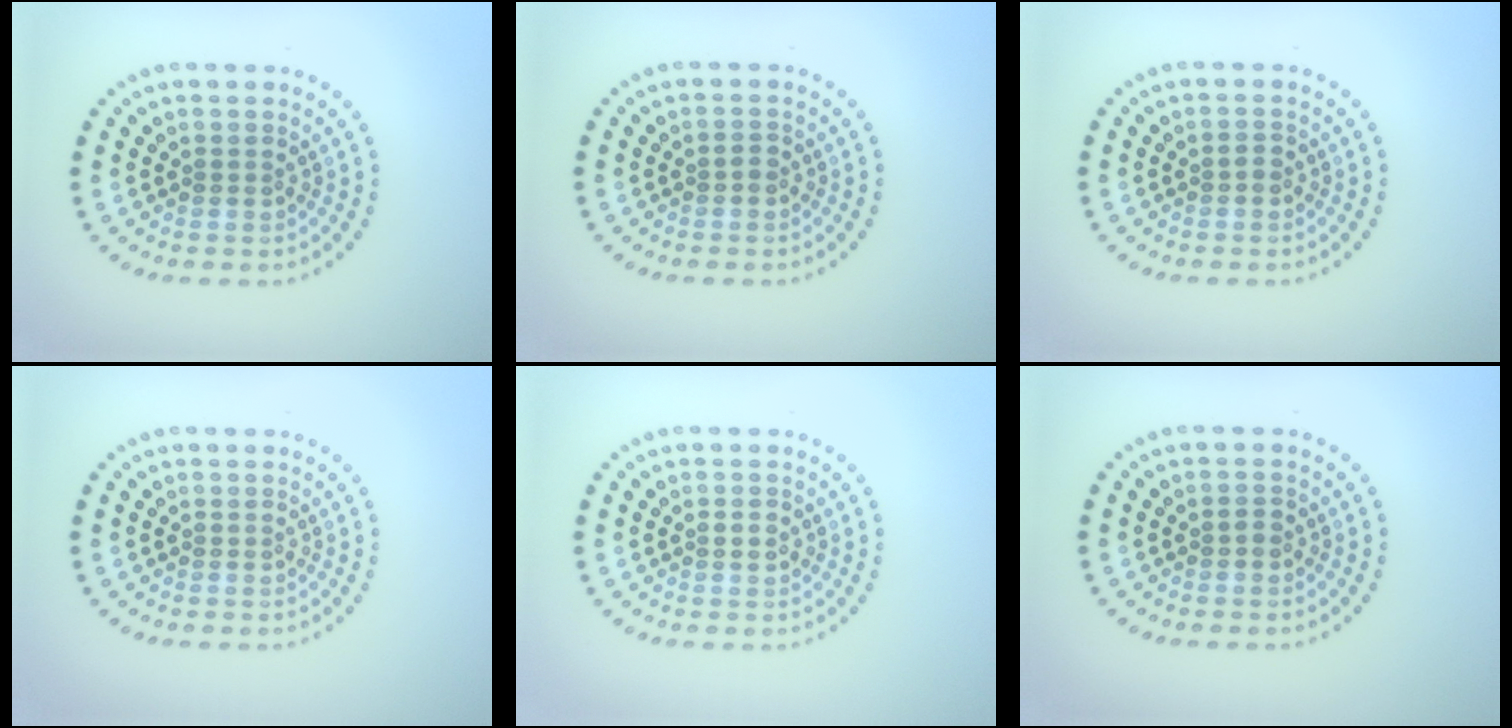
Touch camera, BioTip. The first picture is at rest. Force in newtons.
{"total": 0.8, "press": 0.8, "slide": 0.2}
{"total": 0.8, "press": 0.8, "slide": 0.2}
{"total": 0.0}
{"total": 1.0, "press": 1.0, "slide": 0.1}
{"total": 0.8, "press": 0.8, "slide": 0.2}